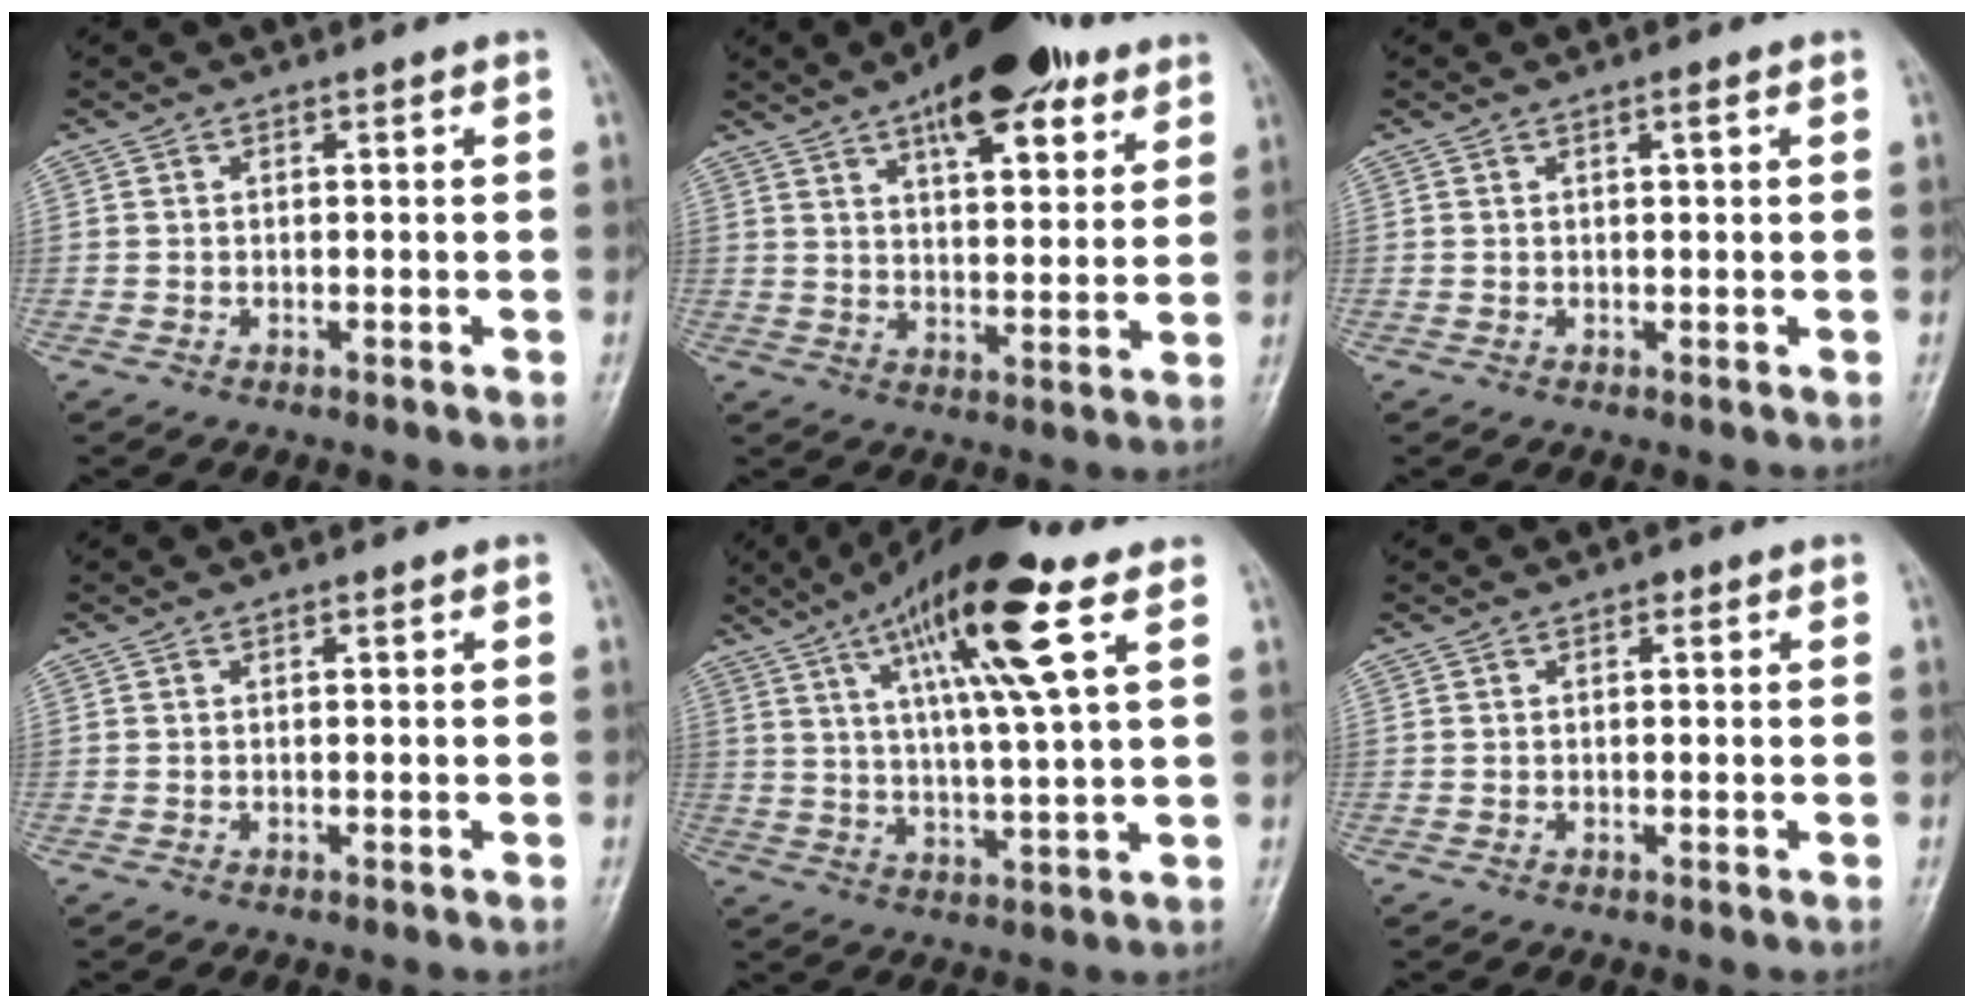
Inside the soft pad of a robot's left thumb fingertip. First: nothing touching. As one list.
[{"total": 16.4, "force": [9.7, 6.7, 11.4], "torque": [-0.130, -0.030, 0.144]}, {"total": 1.0, "force": [0.5, 0.2, 0.9], "torque": [-0.015, 0.001, 0.007]}, {"total": 0.5, "force": [0.2, 0.2, 0.4], "torque": [-0.008, 0.000, 0.002]}, {"total": 17.5, "force": [8.3, 2.8, 15.2], "torque": [-0.256, -0.016, 0.139]}, {"total": 1.0, "force": [0.5, 0.6, 0.7], "torque": [-0.004, 0.001, 0.003]}]